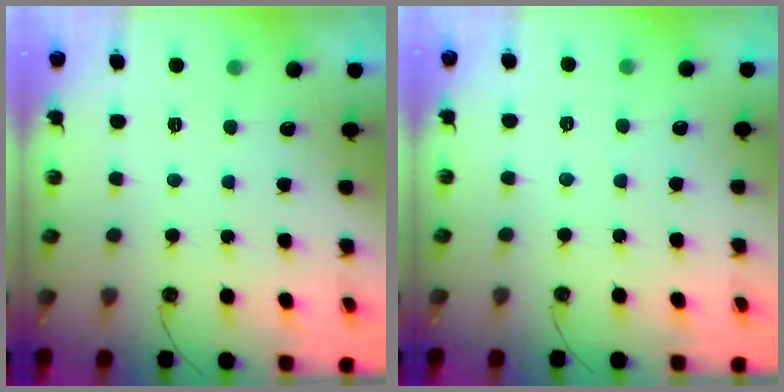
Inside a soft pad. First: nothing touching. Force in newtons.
{"total": 4.4, "press": 4.4, "slide": 0.5}